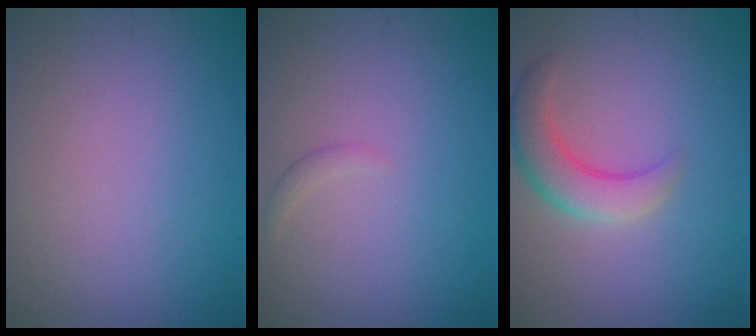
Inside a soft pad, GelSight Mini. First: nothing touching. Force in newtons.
{"total": 0.7, "press": 0.7, "slide": 0.1}
{"total": 3.9, "press": 3.9, "slide": 0.2}